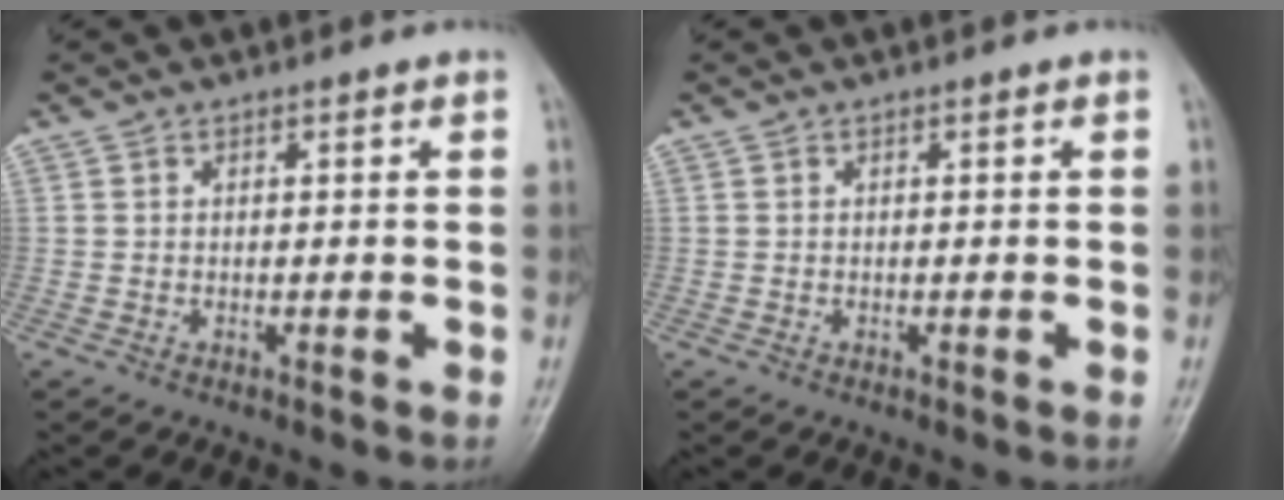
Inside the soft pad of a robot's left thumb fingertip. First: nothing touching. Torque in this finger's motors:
{"motor_torque": [0.00, 0.00, 0.00, 0.00, 0.00]}